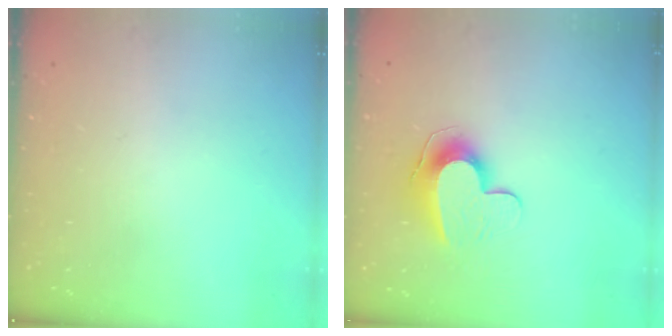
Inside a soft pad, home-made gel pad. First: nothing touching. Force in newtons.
{"total": 11.8, "press": 11.8, "slide": 0.6}